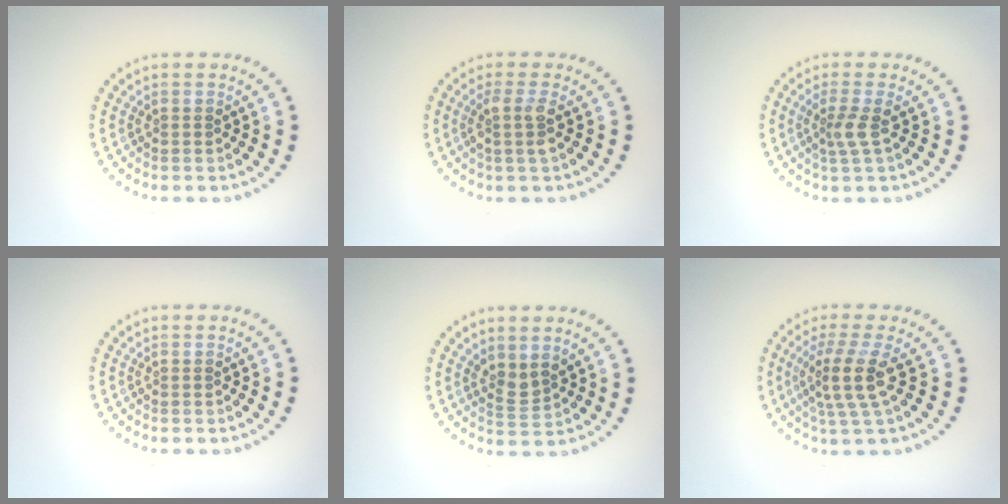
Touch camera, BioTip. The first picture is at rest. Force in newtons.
{"total": 2.0, "press": 1.6, "slide": 1.2}
{"total": 2.0, "press": 1.5, "slide": 1.3}
{"total": 0.0}
{"total": 1.8, "press": 1.4, "slide": 1.2}
{"total": 3.7, "press": 2.9, "slide": 2.3}